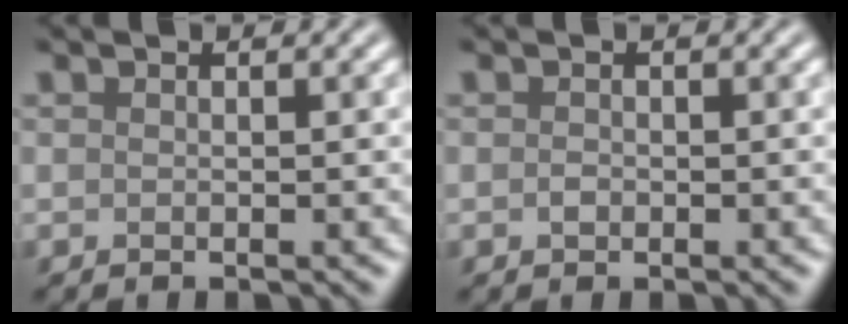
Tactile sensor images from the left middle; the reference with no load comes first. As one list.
[{"total": 0.6, "force": [-0.2, 0.5, 0.3], "torque": [-0.006, -0.001, -0.004]}]